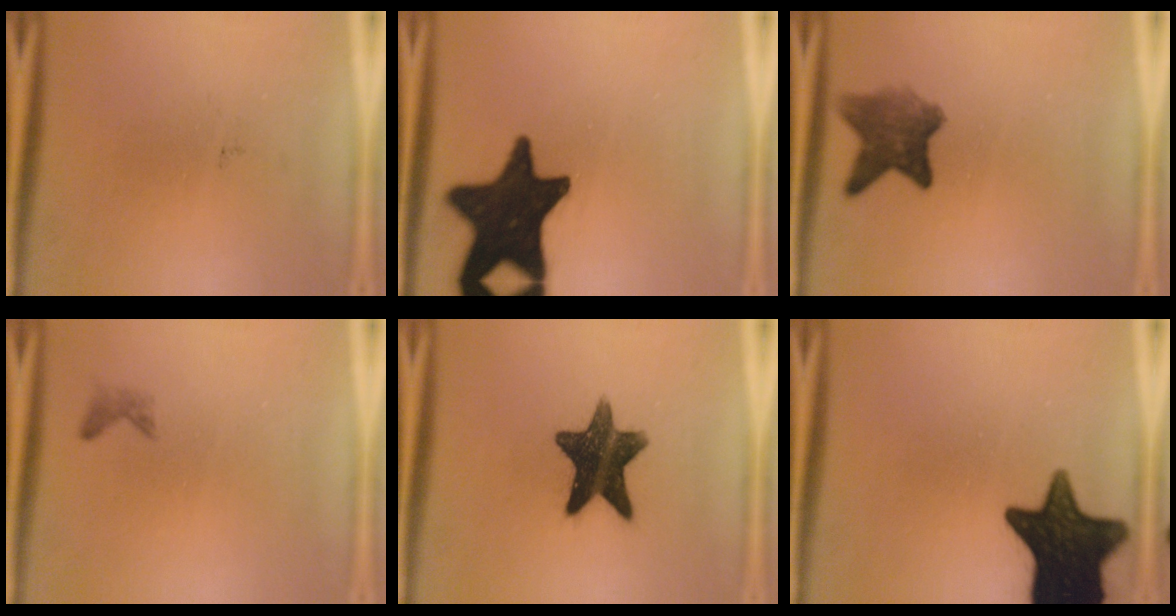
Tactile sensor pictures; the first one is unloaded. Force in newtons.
{"total": 19.6}
{"total": 6.3}
{"total": 0.8}
{"total": 13.8}
{"total": 16.5}